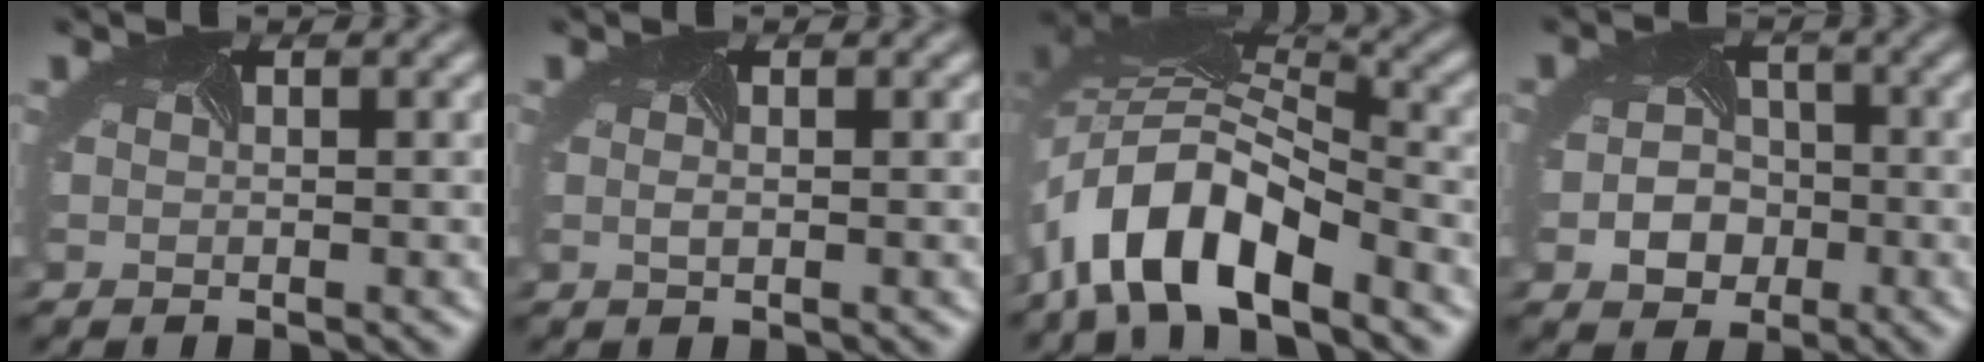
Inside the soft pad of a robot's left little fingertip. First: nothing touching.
{"total": 0.6, "force": [-0.1, 0.3, 0.5], "torque": [-0.008, -0.002, 0.000]}
{"total": 9.6, "force": [-6.4, 3.3, 6.4], "torque": [-0.126, 0.009, -0.118]}
{"total": 4.2, "force": [-1.7, 3.4, 1.9], "torque": [-0.033, -0.008, -0.019]}